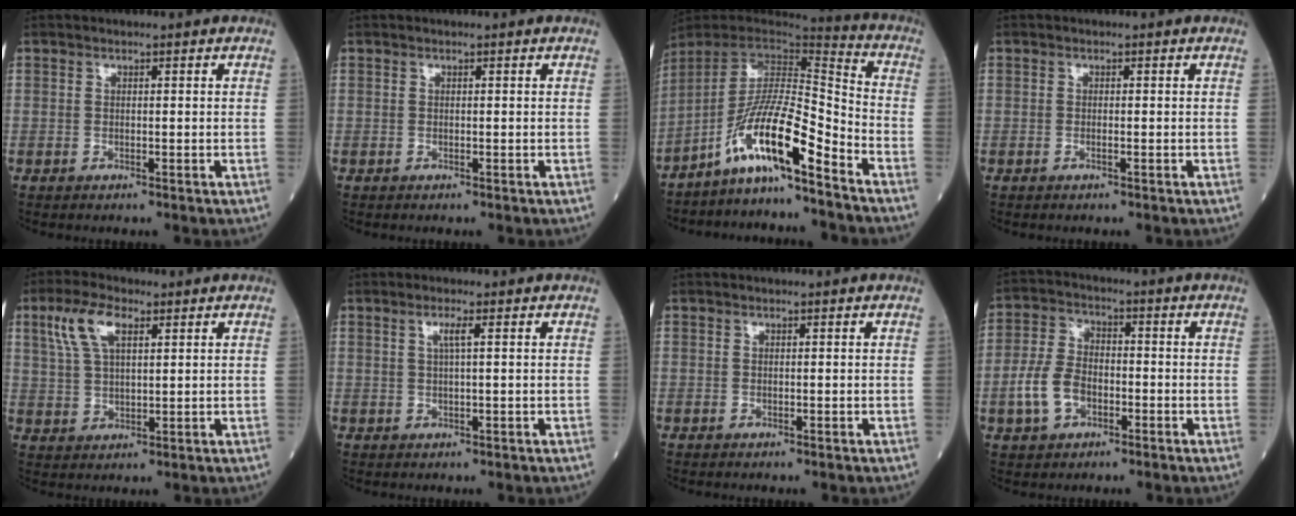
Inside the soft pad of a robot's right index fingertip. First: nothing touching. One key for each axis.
{"total": 0.0}
{"total": 13.1, "fx": -8.7, "fy": 0.4, "fz": 9.9, "tx": -0.181, "ty": 0.003, "tz": -0.161}
{"total": 0.6, "fx": -0.3, "fy": 0.0, "fz": 0.5, "tx": -0.012, "ty": -0.001, "tz": -0.004}
{"total": 7.4, "fx": 3.6, "fy": 2.8, "fz": 5.8, "tx": -0.129, "ty": 0.016, "tz": 0.072}
{"total": 1.9, "fx": 0.7, "fy": -0.2, "fz": 1.8, "tx": -0.035, "ty": 0.001, "tz": 0.012}
{"total": 0.0}
{"total": 7.2, "fx": -2.5, "fy": 4.6, "fz": 5.0, "tx": -0.119, "ty": 0.011, "tz": -0.051}